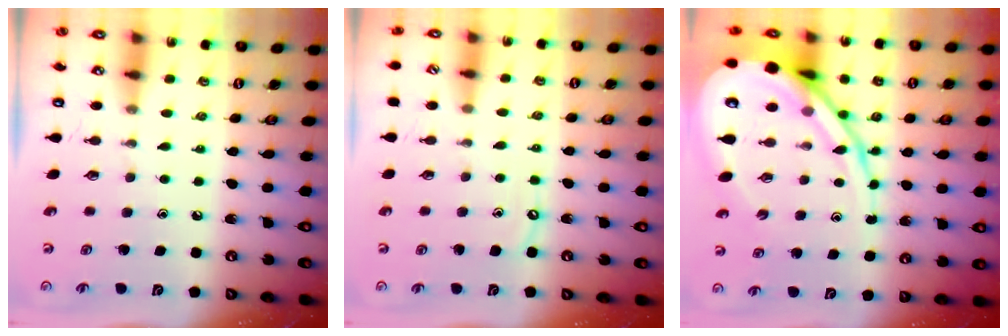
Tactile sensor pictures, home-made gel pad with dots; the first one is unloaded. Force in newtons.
{"total": 3.6, "press": 3.6, "slide": 0.5}
{"total": 16.7, "press": 16.6, "slide": 1.8}